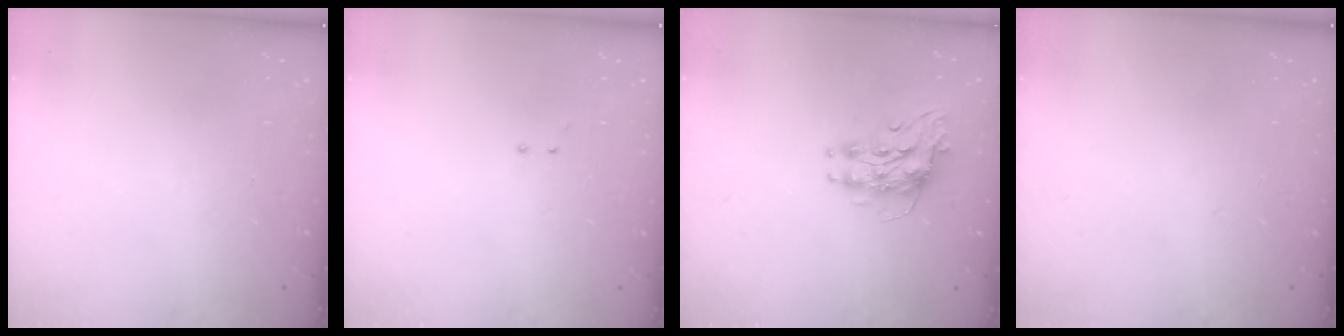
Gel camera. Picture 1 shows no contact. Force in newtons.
{"total": 3.0, "press": 2.9, "slide": 0.7}
{"total": 8.1, "press": 8.1, "slide": 0.2}
{"total": 0.0}